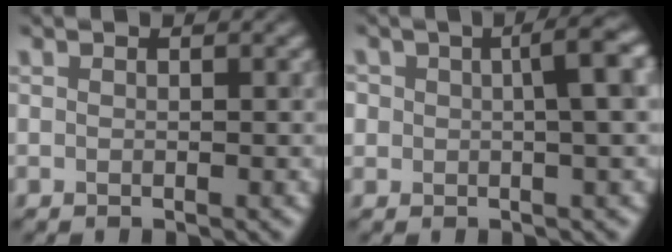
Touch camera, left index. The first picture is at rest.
{"total": 4.5, "force": [0.9, 1.7, 4.0], "torque": [-0.053, 0.013, 0.010]}